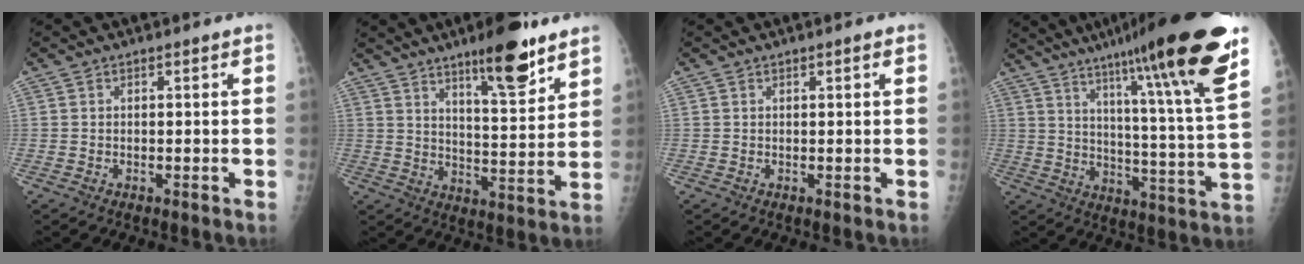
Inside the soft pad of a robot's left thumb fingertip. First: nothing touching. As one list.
[{"total": 13.4, "force": [8.9, 3.1, 9.6], "torque": [-0.125, -0.056, 0.139]}, {"total": 1.1, "force": [0.5, 0.2, 0.9], "torque": [-0.016, 0.001, 0.006]}, {"total": 25.7, "force": [17.0, 1.1, 19.3], "torque": [-0.275, -0.073, 0.248]}]